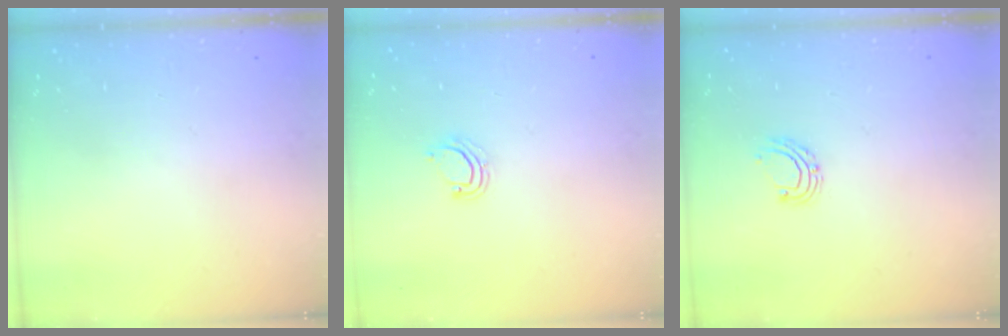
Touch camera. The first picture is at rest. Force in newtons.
{"total": 2.2, "press": 2.2, "slide": 0.1}
{"total": 5.2, "press": 5.2, "slide": 0.6}